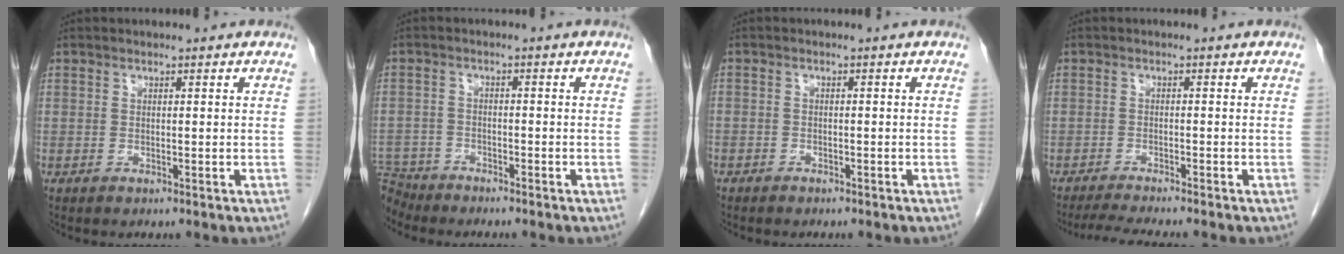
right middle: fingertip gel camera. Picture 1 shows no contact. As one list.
[{"total": 5.7, "force": [-5.5, 1.7, -0.1], "torque": [0.003, -0.004, -0.103]}, {"total": 1.9, "force": [-1.5, 1.1, 0.4], "torque": [-0.008, 0.003, -0.018]}, {"total": 5.4, "force": [-4.9, -0.5, 2.4], "torque": [-0.038, -0.016, -0.080]}]